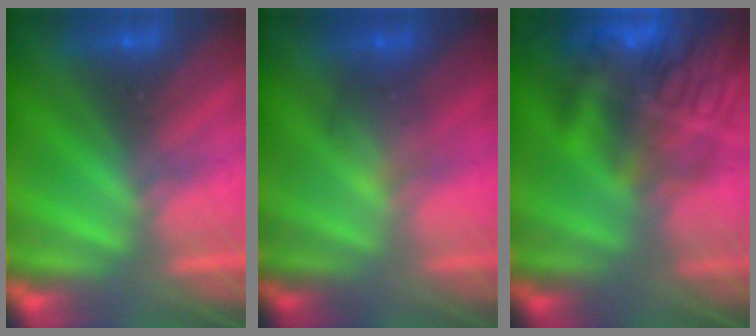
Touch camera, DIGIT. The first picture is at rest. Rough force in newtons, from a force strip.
{"total": 1.8}
{"total": 7.4}